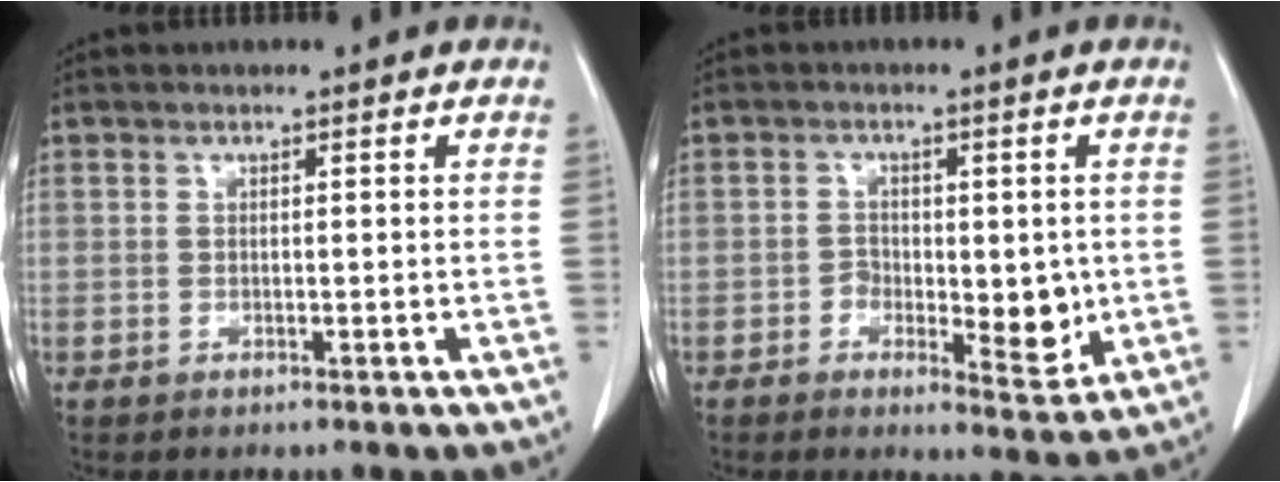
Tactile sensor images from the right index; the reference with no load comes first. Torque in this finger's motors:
{"motor_torque": [0.08, 0.04, 0.05, 0.03]}